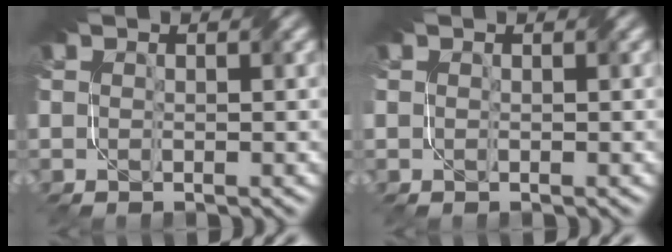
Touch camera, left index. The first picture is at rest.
{"total": 0.0}